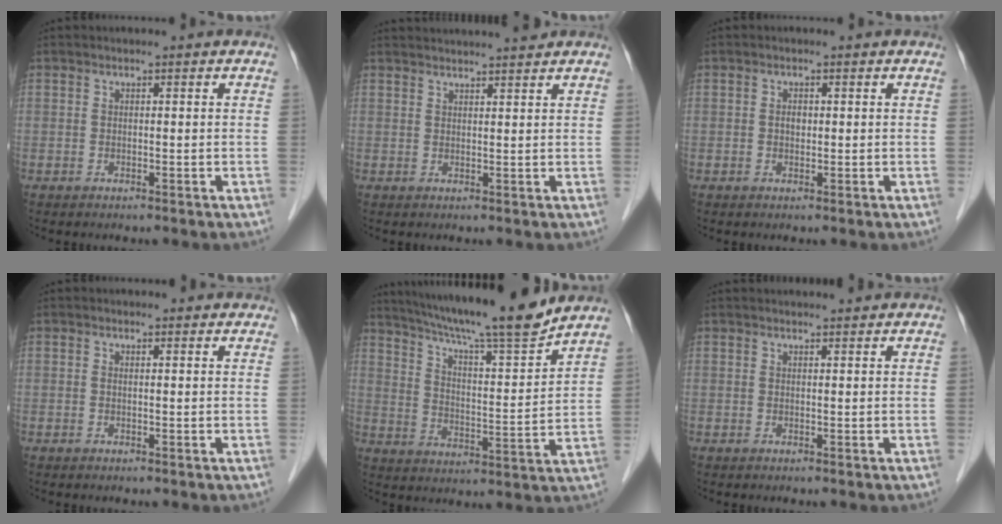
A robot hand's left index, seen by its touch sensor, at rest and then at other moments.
{"total": 8.5, "force": [8.1, -0.4, 2.6], "torque": [-0.038, 0.022, 0.103]}
{"total": 1.0, "force": [0.1, 0.7, 0.7], "torque": [-0.014, 0.002, 0.000]}
{"total": 1.8, "force": [1.6, 0.7, 0.4], "torque": [-0.013, 0.006, 0.009]}
{"total": 17.3, "force": [15.2, -0.6, 8.1], "torque": [-0.135, -0.014, 0.231]}
{"total": 3.6, "force": [3.6, 0.2, 0.8], "torque": [-0.013, 0.020, 0.045]}